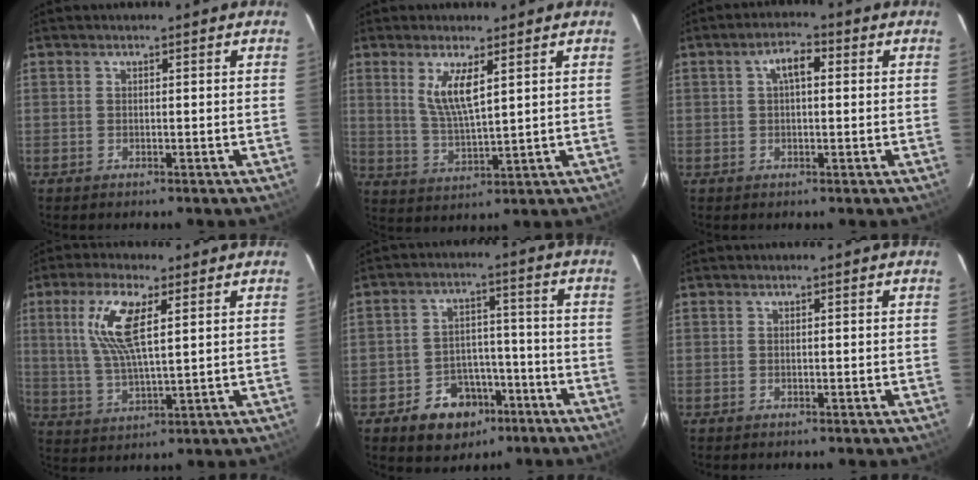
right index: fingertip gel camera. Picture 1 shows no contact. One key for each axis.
{"total": 6.7, "fx": 2.9, "fy": 1.4, "fz": 5.9, "tx": -0.114, "ty": -0.012, "tz": 0.062}
{"total": 4.0, "fx": 1.0, "fy": 1.8, "fz": 3.5, "tx": -0.062, "ty": 0.015, "tz": 0.018}
{"total": 10.5, "fx": 3.6, "fy": 3.1, "fz": 9.3, "tx": -0.191, "ty": 0.006, "tz": 0.077}
{"total": 10.2, "fx": -5.7, "fy": 7.8, "fz": 3.4, "tx": -0.075, "ty": 0.033, "tz": -0.067}
{"total": 0.0}